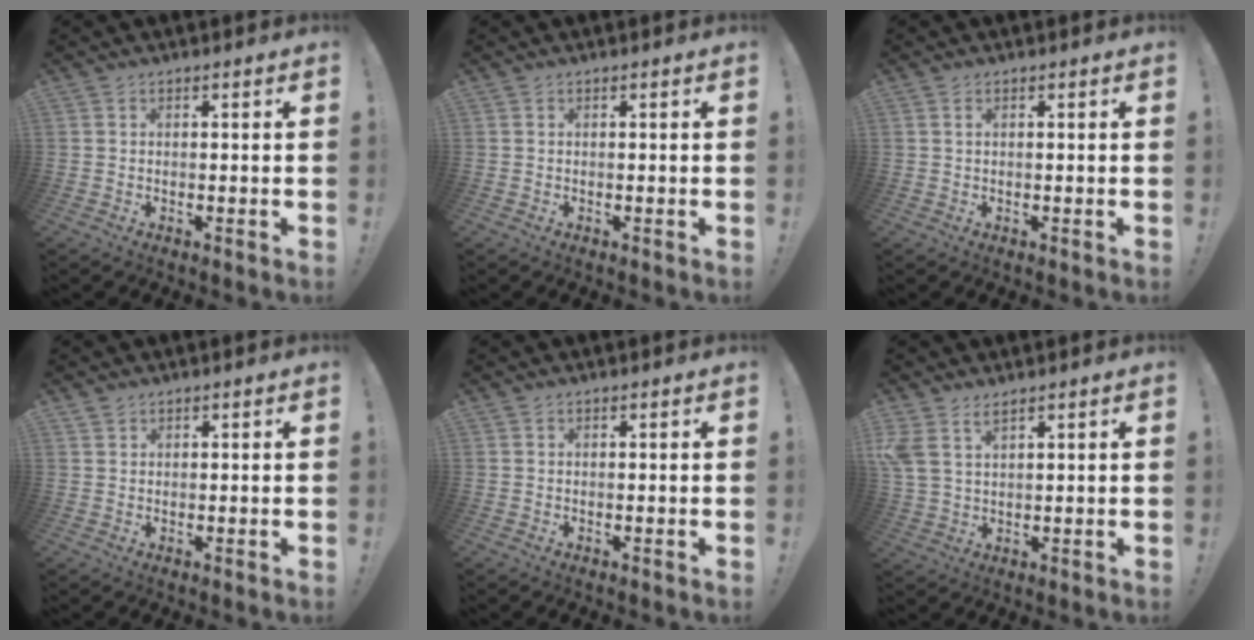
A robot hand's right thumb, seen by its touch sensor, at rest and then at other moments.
{"total": 0.0}
{"total": 0.9, "force": [0.5, 0.3, 0.8], "torque": [-0.021, 0.004, 0.009]}
{"total": 1.2, "force": [1.1, 0.6, 0.0], "torque": [0.004, -0.004, 0.020]}
{"total": 0.0}
{"total": 5.7, "force": [3.7, 2.7, 3.4], "torque": [-0.070, -0.010, 0.076]}